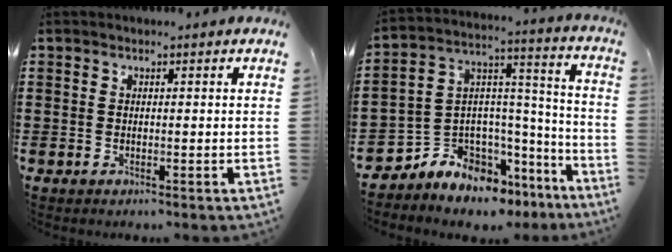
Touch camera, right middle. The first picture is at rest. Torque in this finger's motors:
{"motor_torque": [1.88, -0.26, 0.24, 0.06]}